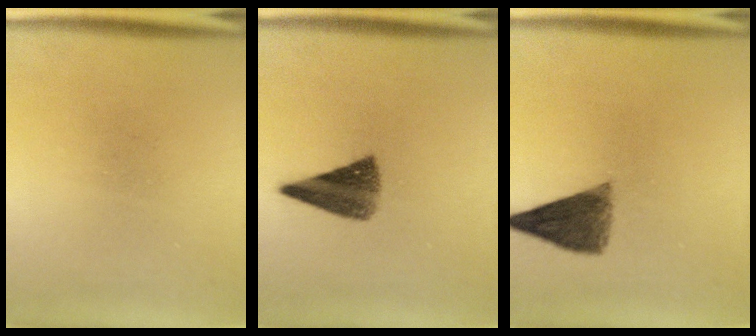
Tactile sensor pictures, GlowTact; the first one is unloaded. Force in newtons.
{"total": 7.2}
{"total": 7.1}